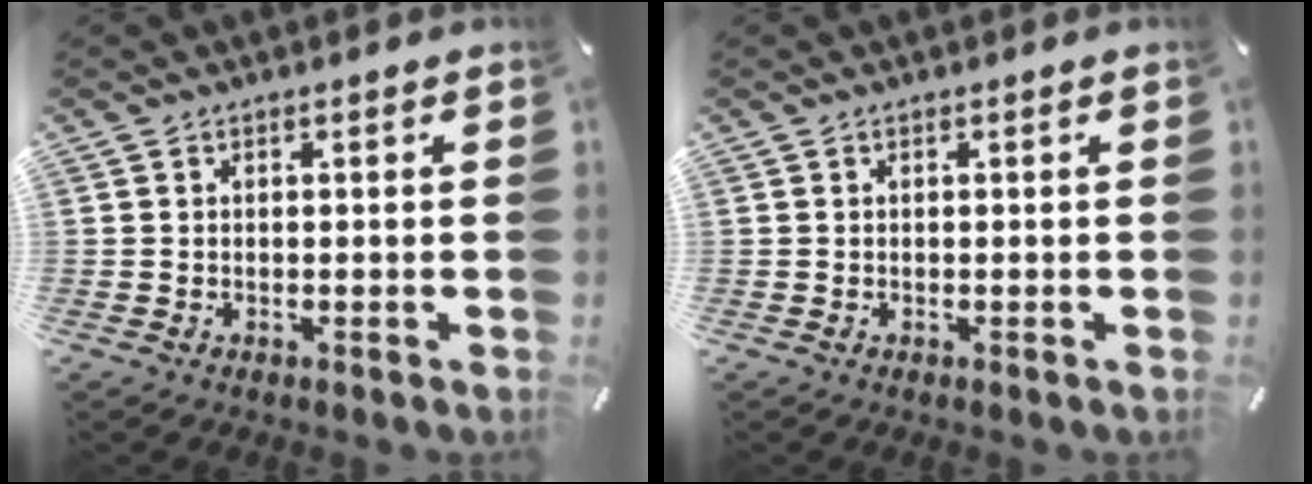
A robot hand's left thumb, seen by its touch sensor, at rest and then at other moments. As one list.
[{"total": 0.0}]